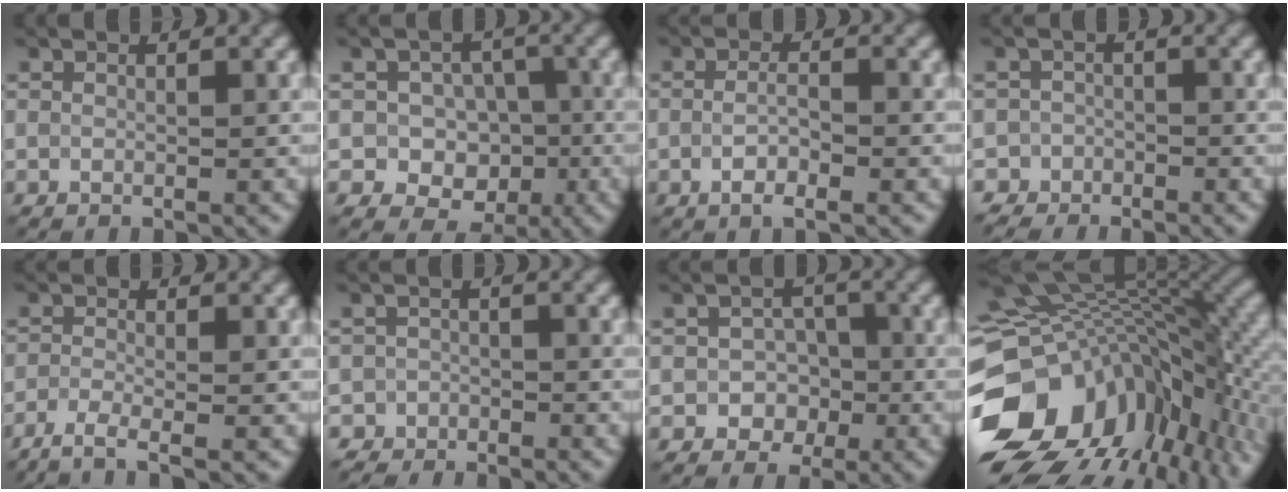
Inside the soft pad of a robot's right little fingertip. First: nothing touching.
{"total": 6.4, "force": [-2.3, 5.6, 1.8], "torque": [0.006, 0.010, -0.050]}
{"total": 1.7, "force": [-1.3, 0.1, 1.1], "torque": [-0.027, -0.004, -0.018]}
{"total": 3.1, "force": [-2.5, 1.1, -1.5], "torque": [0.039, 0.006, -0.041]}
{"total": 2.9, "force": [-2.6, 0.1, 1.2], "torque": [-0.022, -0.003, -0.056]}
{"total": 2.9, "force": [-2.4, 0.7, -1.4], "torque": [0.034, 0.002, -0.042]}
{"total": 3.2, "force": [-1.7, 2.7, 0.5], "torque": [0.027, 0.003, -0.030]}
{"total": 17.0, "force": [-7.5, 10.9, 10.8], "torque": [-0.236, -0.025, -0.097]}